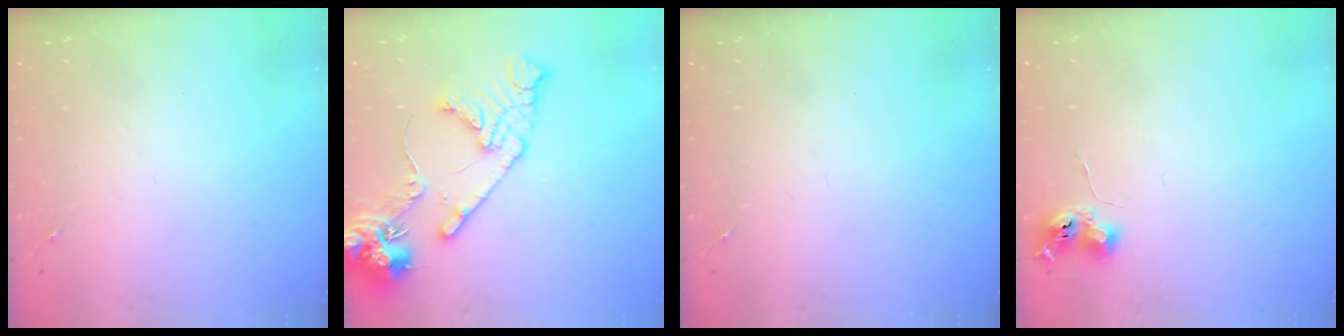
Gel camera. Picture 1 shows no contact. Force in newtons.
{"total": 15.4, "press": 15.2, "slide": 2.2}
{"total": 0.0}
{"total": 6.2, "press": 6.1, "slide": 0.8}